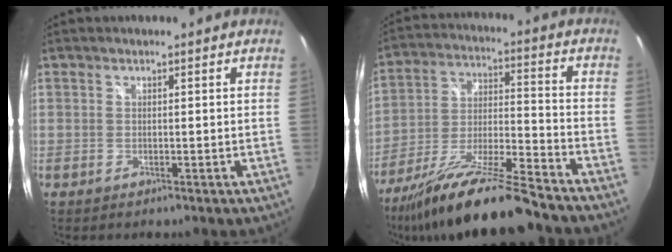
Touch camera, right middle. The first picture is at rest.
{"total": 18.5, "force": [-15.0, 0.8, 10.8], "torque": [-0.209, -0.032, -0.261]}